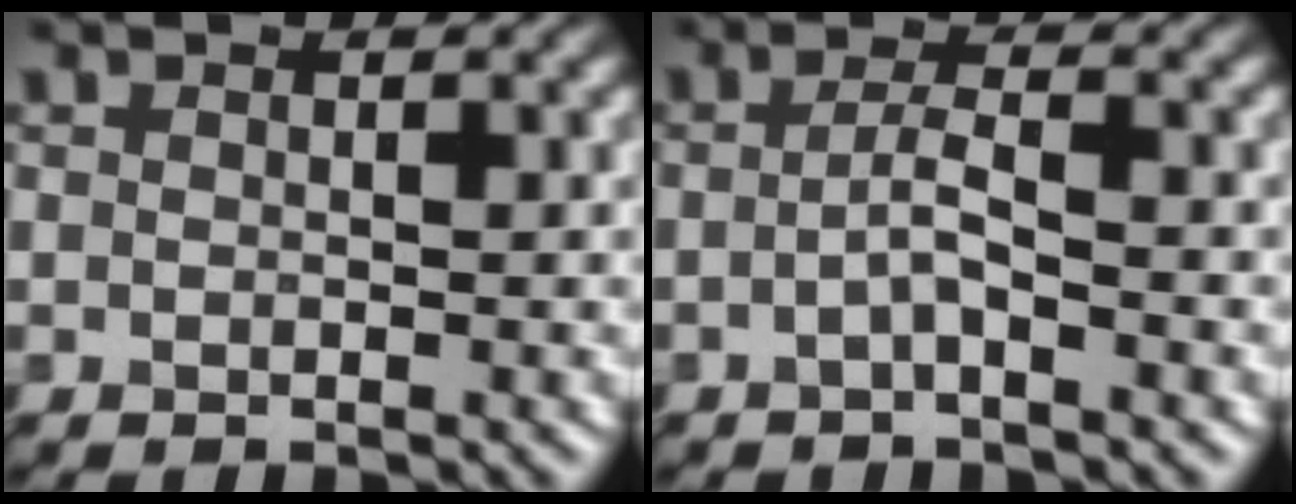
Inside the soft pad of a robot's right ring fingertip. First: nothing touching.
{"total": 1.7, "force": [-1.2, -1.0, 0.6], "torque": [-0.049, 0.006, -0.002]}